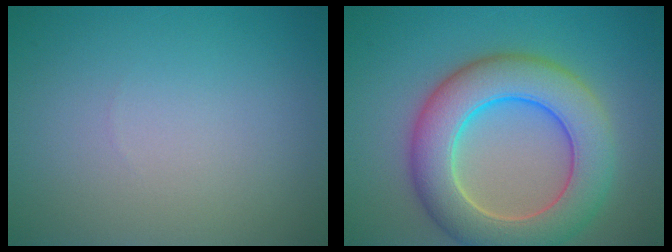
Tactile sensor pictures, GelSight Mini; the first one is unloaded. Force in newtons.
{"total": 9.1, "press": 9.1, "slide": 0.5}